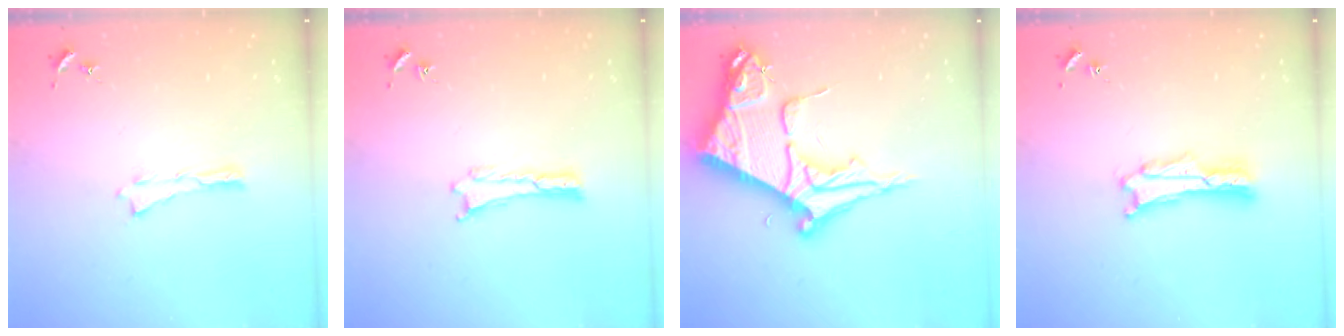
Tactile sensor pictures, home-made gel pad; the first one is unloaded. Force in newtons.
{"total": 0.0}
{"total": 11.3, "press": 11.2, "slide": 1.2}
{"total": 1.7, "press": 1.7, "slide": 0.3}